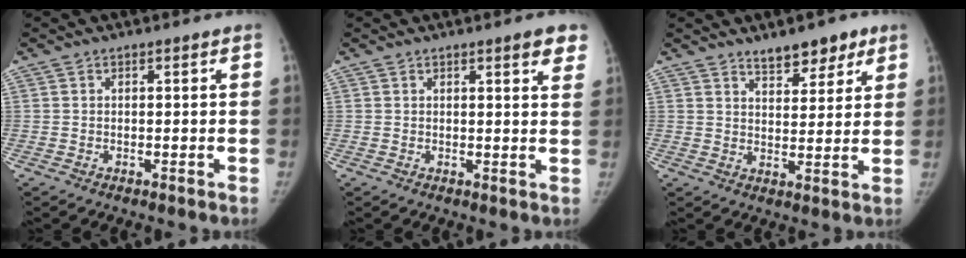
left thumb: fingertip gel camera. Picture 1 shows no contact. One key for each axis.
{"total": 4.9, "fx": 3.2, "fy": 1.1, "fz": 3.6, "tx": -0.024, "ty": -0.009, "tz": 0.033}
{"total": 7.5, "fx": 5.4, "fy": 3.4, "fz": 4.0, "tx": -0.021, "ty": -0.032, "tz": 0.080}